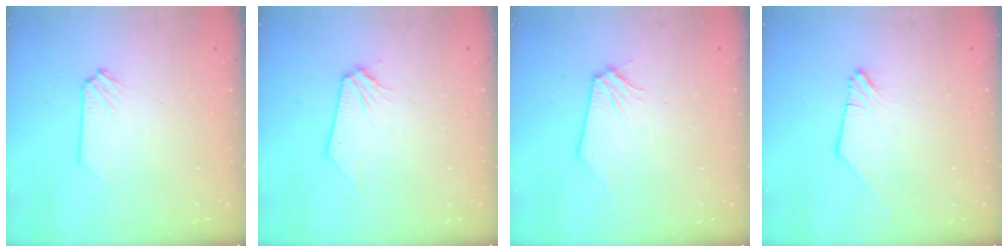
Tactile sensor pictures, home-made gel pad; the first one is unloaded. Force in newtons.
{"total": 0.0}
{"total": 0.0}
{"total": 0.0}